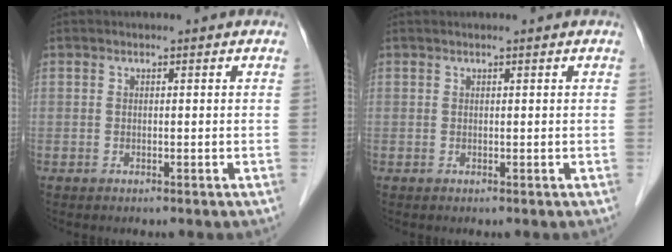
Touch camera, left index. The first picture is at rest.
{"total": 1.4, "force": [1.3, -0.1, 0.5], "torque": [-0.009, 0.018, 0.021]}